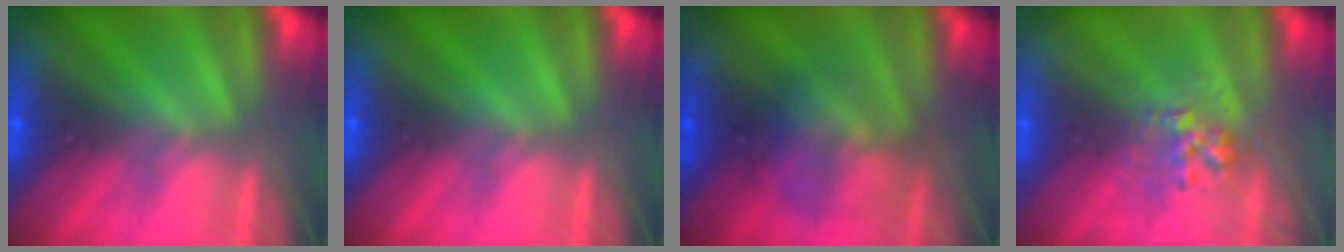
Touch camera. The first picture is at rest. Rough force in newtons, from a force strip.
{"total": 0.0}
{"total": 2.3}
{"total": 2.7}